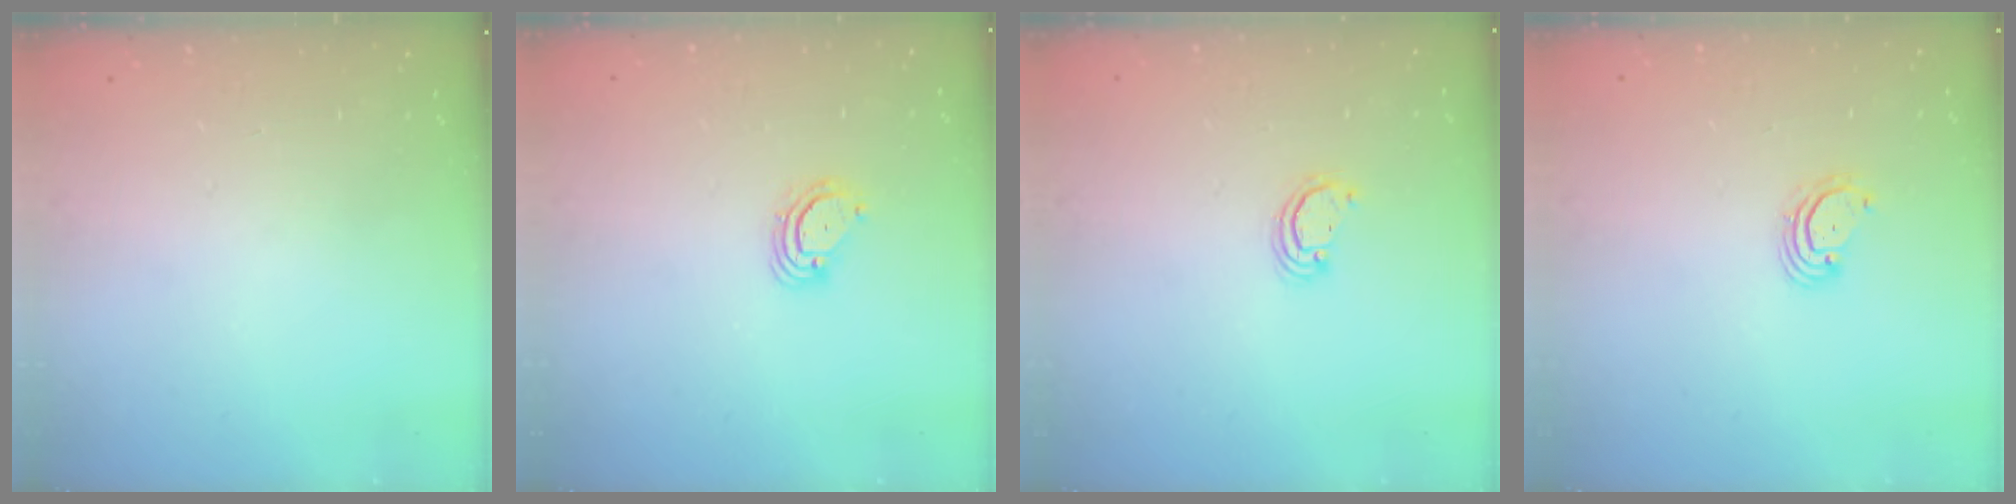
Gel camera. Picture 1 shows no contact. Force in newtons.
{"total": 3.9, "press": 3.9, "slide": 0.4}
{"total": 2.1, "press": 2.1, "slide": 0.1}
{"total": 3.0, "press": 3.0, "slide": 0.2}